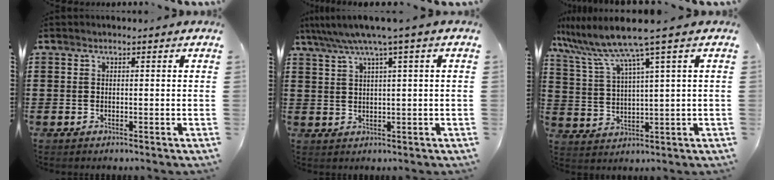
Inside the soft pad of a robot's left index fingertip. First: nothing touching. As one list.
[{"total": 4.4, "force": [2.3, -0.4, 3.7], "torque": [-0.078, -0.009, 0.036]}, {"total": 7.2, "force": [5.1, -0.9, 5.1], "torque": [-0.134, -0.041, 0.078]}]